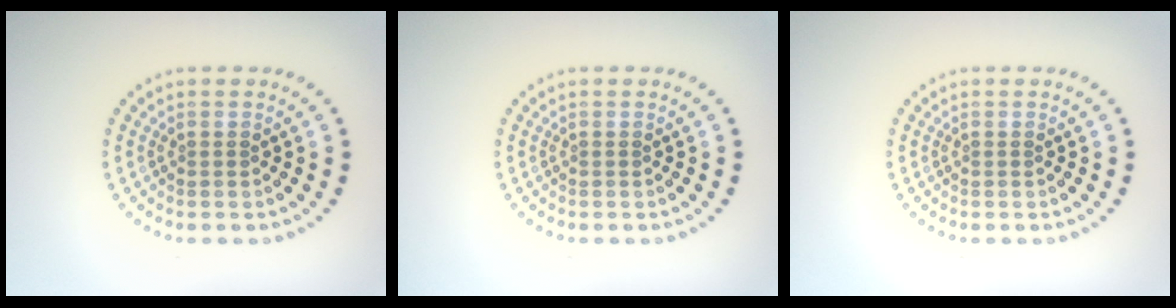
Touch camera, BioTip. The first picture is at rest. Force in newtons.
{"total": 0.0}
{"total": 0.0}